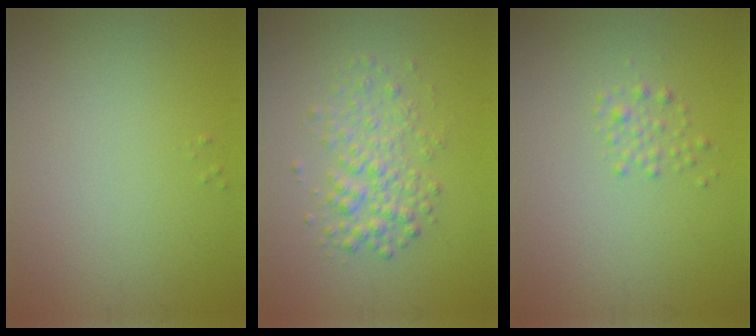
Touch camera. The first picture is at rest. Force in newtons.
{"total": 3.1, "press": 3.1, "slide": 0.1}
{"total": 1.2, "press": 1.2, "slide": 0.0}